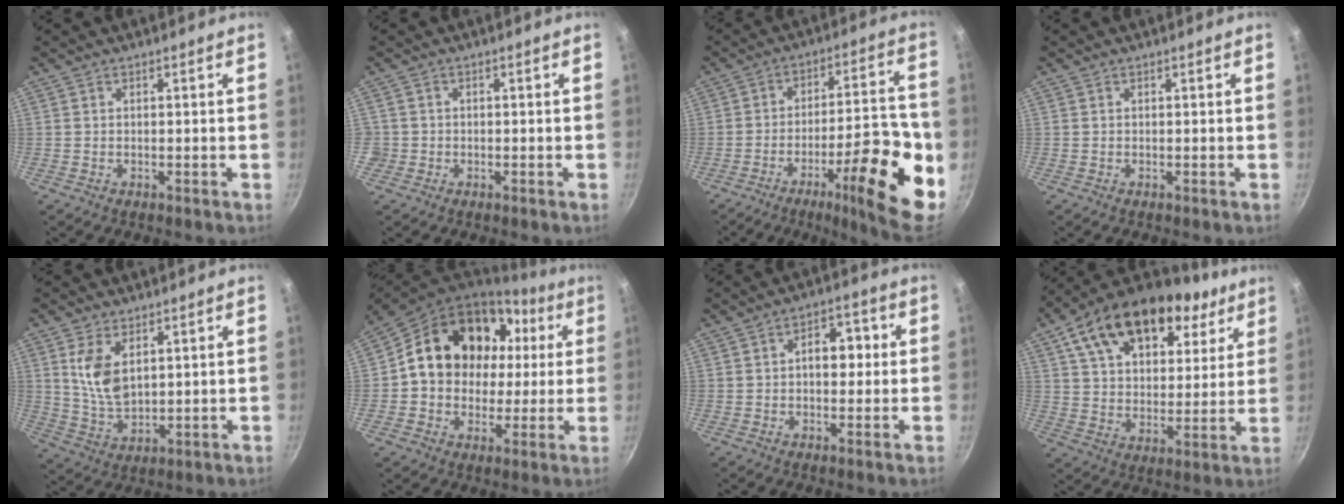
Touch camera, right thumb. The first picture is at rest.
{"total": 1.7, "force": [-0.4, 1.7, 0.1], "torque": [0.007, 0.012, -0.004]}
{"total": 21.7, "force": [-7.6, 6.2, 19.3], "torque": [-0.235, 0.035, -0.111]}
{"total": 0.0}
{"total": 8.7, "force": [3.1, 4.9, 6.5], "torque": [-0.118, -0.026, 0.068]}
{"total": 20.5, "force": [3.9, 16.3, 11.9], "torque": [-0.170, 0.034, 0.062]}
{"total": 6.4, "force": [0.6, 4.3, 4.7], "torque": [-0.028, 0.014, 0.002]}
{"total": 23.3, "force": [13.2, 13.5, 13.7], "torque": [-0.217, -0.011, 0.213]}